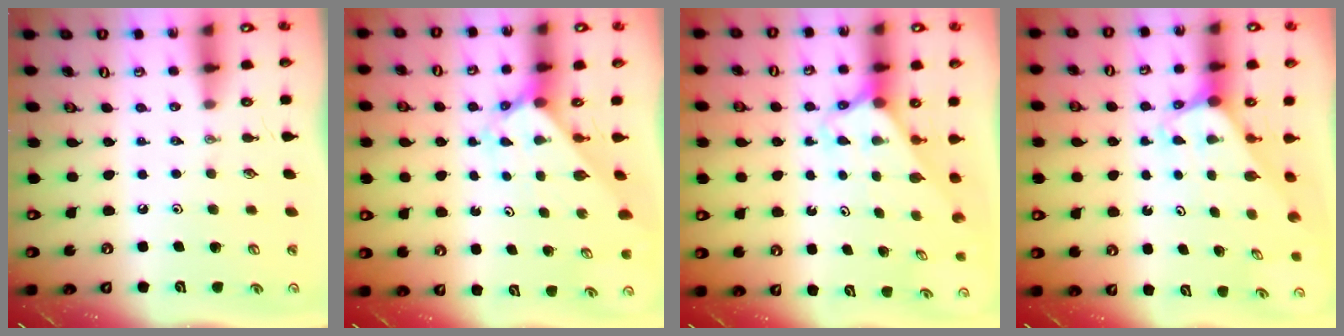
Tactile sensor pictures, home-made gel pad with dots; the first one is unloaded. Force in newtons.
{"total": 2.1, "press": 2.1, "slide": 0.2}
{"total": 2.4, "press": 2.4, "slide": 0.1}
{"total": 1.8, "press": 1.8, "slide": 0.1}